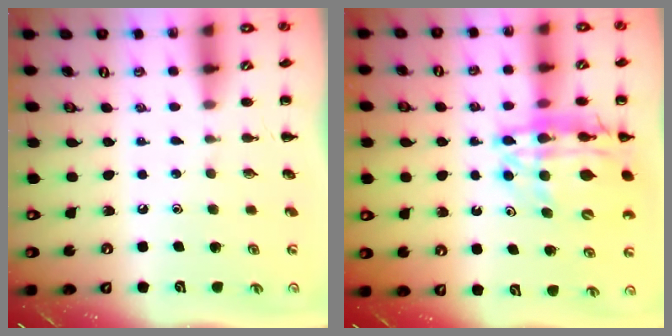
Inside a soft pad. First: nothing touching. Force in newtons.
{"total": 18.6, "press": 18.0, "slide": 4.4}